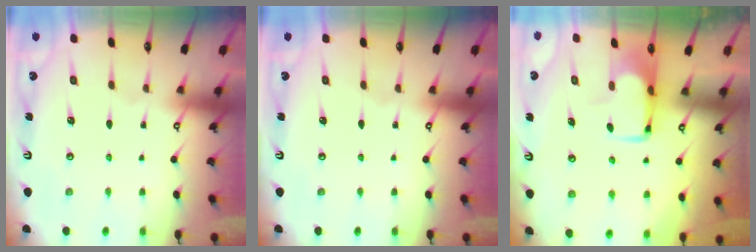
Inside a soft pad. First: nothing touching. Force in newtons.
{"total": 0.0}
{"total": 1.8, "press": 1.8, "slide": 0.5}